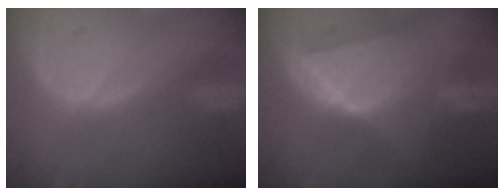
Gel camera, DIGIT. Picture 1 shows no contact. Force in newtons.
{"total": 9.9, "press": 9.9, "slide": 0.6}